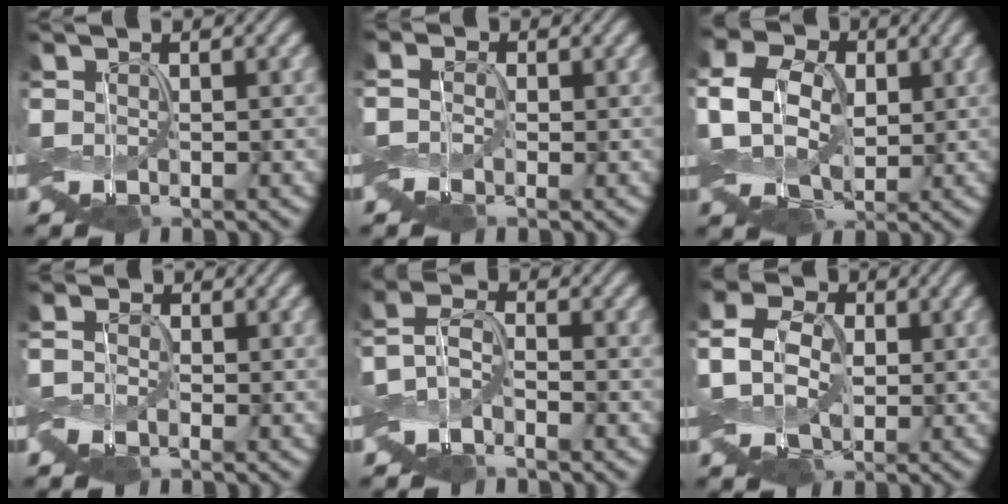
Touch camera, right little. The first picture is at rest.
{"total": 1.5, "force": [-0.2, 1.3, 0.7], "torque": [-0.022, 0.010, -0.013]}
{"total": 8.0, "force": [0.8, 6.2, 5.1], "torque": [-0.126, 0.016, 0.002]}
{"total": 1.6, "force": [-0.5, 1.4, 0.6], "torque": [-0.018, 0.005, -0.017]}
{"total": 2.3, "force": [-1.1, 1.2, 1.7], "torque": [-0.031, 0.008, -0.033]}
{"total": 5.9, "force": [0.5, 4.6, 3.6], "torque": [-0.082, 0.015, -0.012]}